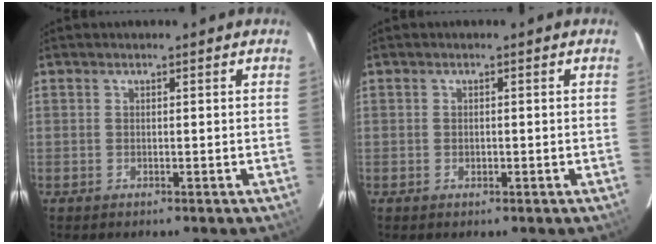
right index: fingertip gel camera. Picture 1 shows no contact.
{"total": 0.8, "force": [-0.2, 0.5, 0.5], "torque": [-0.008, 0.002, -0.003]}